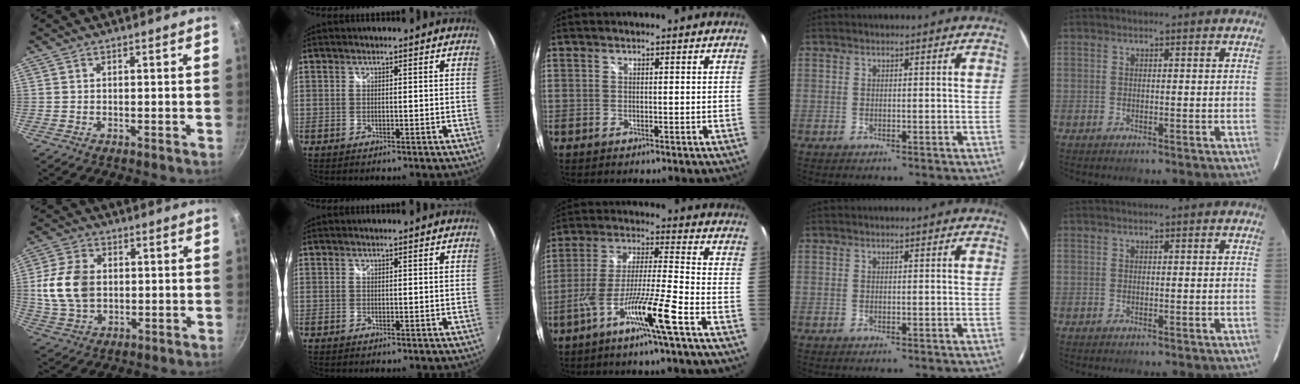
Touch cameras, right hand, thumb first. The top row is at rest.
{"thumb": {"total": 11.6, "force": [0.7, 8.4, 8.0], "torque": [-0.141, 0.004, 0.016]}, "middle": {"total": 11.5, "force": [-6.3, -0.5, 9.6], "torque": [-0.191, -0.003, -0.121]}}